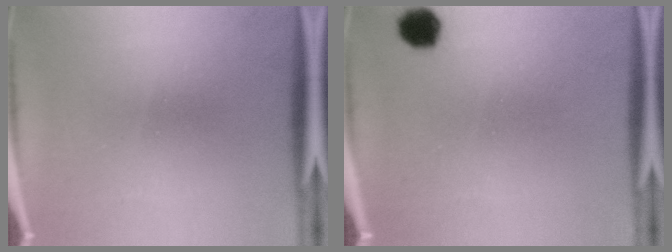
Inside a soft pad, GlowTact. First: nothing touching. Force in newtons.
{"total": 4.4}